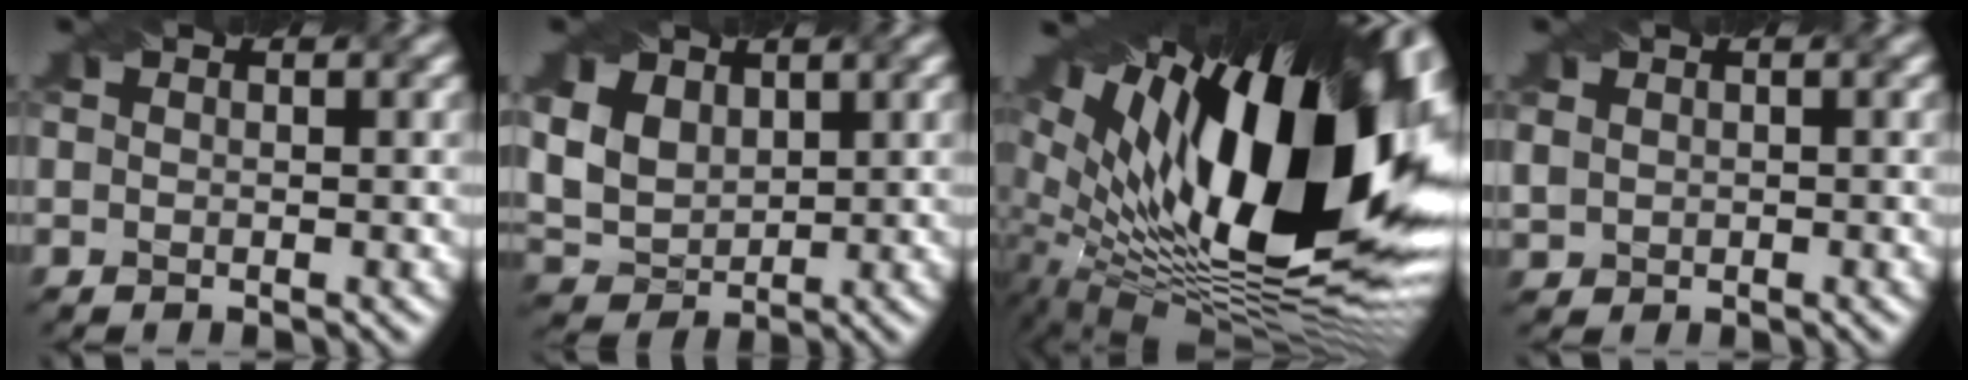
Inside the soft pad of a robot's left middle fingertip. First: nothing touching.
{"total": 6.0, "force": [2.3, 4.2, 3.5], "torque": [-0.102, 0.008, 0.046]}
{"total": 21.2, "force": [4.6, 9.9, 18.1], "torque": [-0.303, -0.002, 0.077]}
{"total": 1.4, "force": [0.7, 1.2, 0.4], "torque": [-0.011, 0.000, 0.019]}